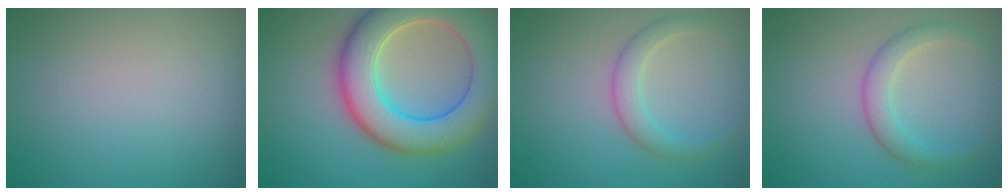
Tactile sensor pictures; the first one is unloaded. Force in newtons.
{"total": 9.5, "press": 9.5, "slide": 0.7}
{"total": 2.5, "press": 2.5, "slide": 0.2}
{"total": 2.7, "press": 2.7, "slide": 0.2}